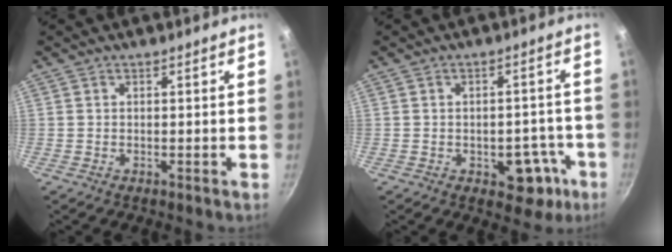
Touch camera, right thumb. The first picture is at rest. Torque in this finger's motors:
{"motor_torque": [0.83, 0.67, 0.70, -0.30, 0.05]}